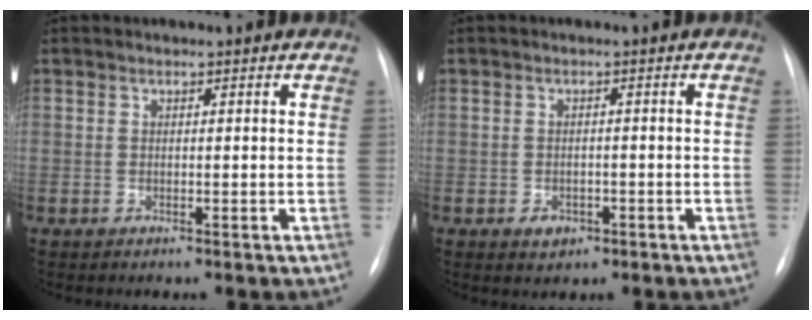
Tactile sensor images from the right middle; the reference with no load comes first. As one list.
[{"total": 2.2, "force": [-1.0, 1.6, 1.2], "torque": [-0.017, 0.001, -0.003]}]